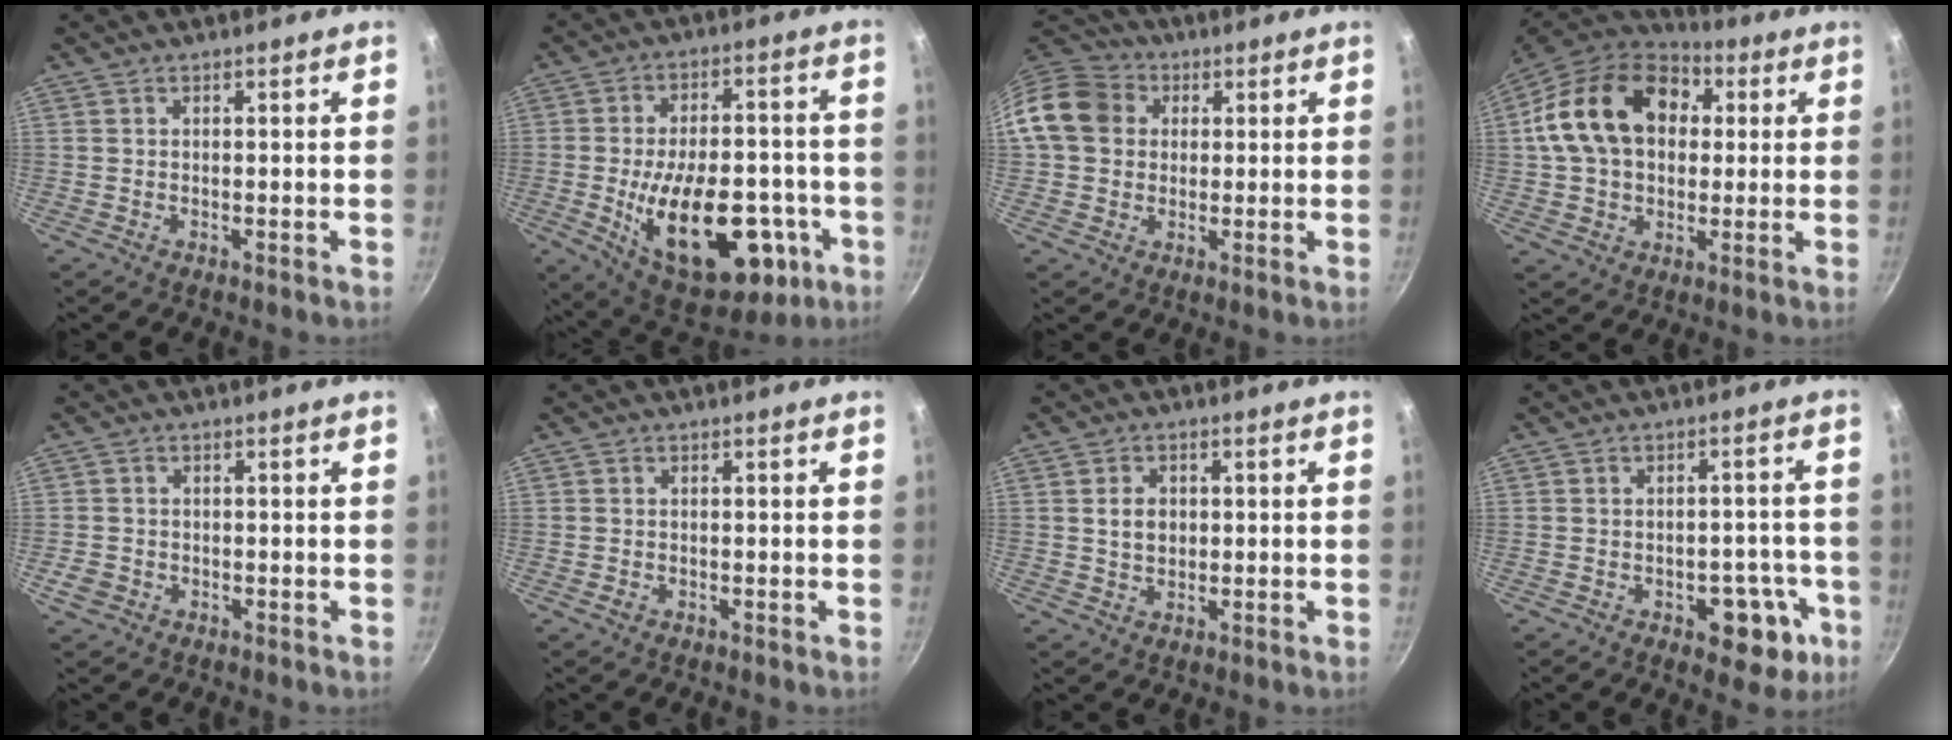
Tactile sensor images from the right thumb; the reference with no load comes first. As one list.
[{"total": 25.0, "force": [-7.1, 13.6, 19.8], "torque": [-0.275, 0.019, -0.086]}, {"total": 12.7, "force": [2.3, 10.8, 6.3], "torque": [-0.095, 0.025, 0.026]}, {"total": 20.2, "force": [4.3, 14.7, 13.2], "torque": [-0.209, 0.027, 0.062]}, {"total": 3.1, "force": [-1.2, 2.5, 1.2], "torque": [-0.020, 0.010, -0.020]}, {"total": 1.2, "force": [-0.6, 0.9, 0.5], "torque": [-0.008, 0.000, -0.010]}, {"total": 4.3, "force": [0.5, 3.4, 2.7], "torque": [-0.031, 0.002, 0.010]}, {"total": 10.1, "force": [-4.2, 6.0, 6.9], "torque": [-0.033, 0.027, -0.049]}]